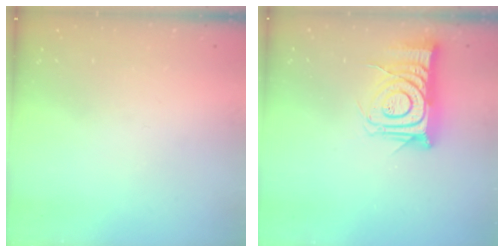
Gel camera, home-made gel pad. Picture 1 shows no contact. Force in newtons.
{"total": 14.6, "press": 14.6, "slide": 1.0}